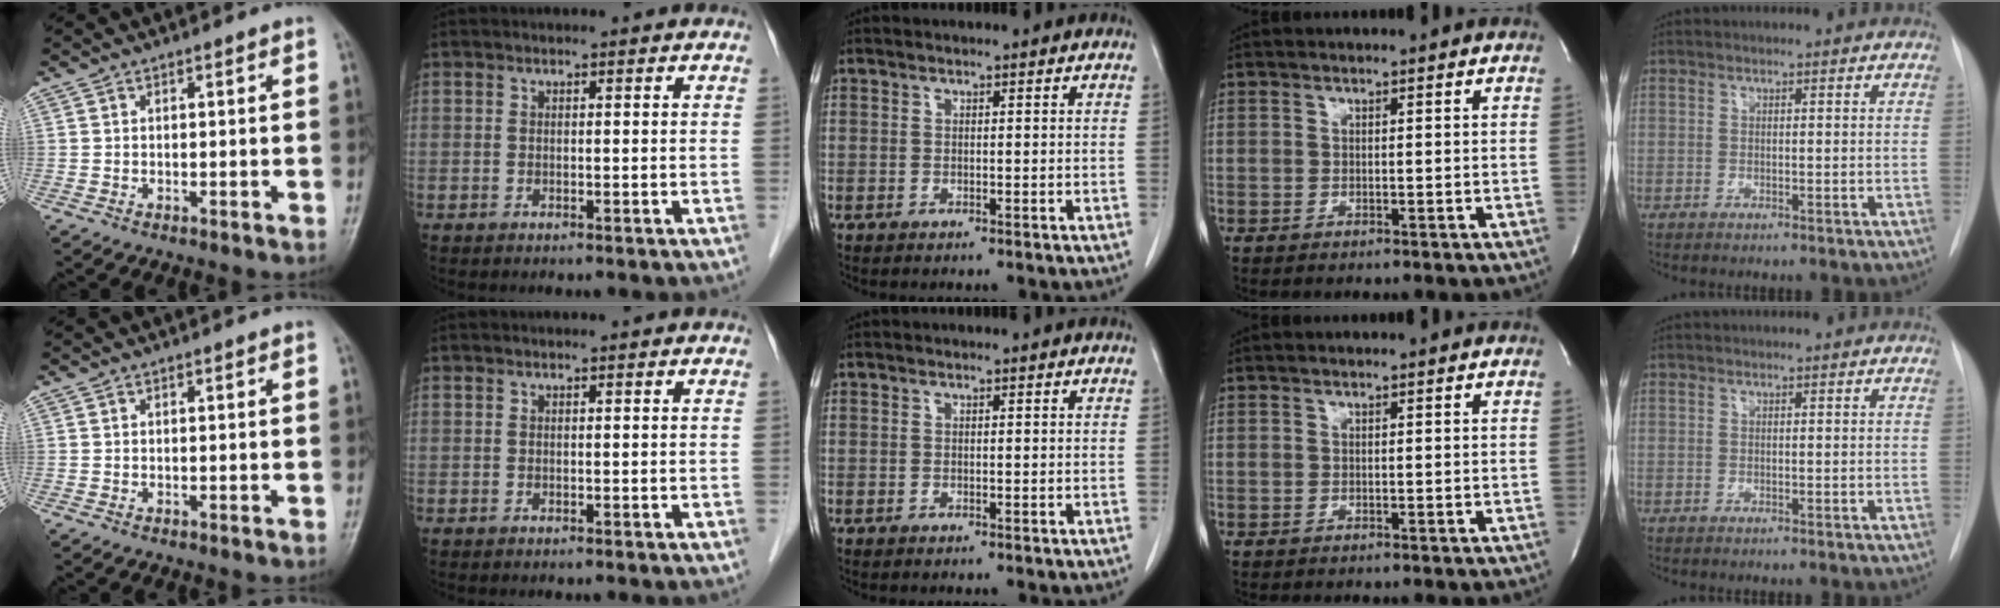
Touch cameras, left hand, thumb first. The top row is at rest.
{}